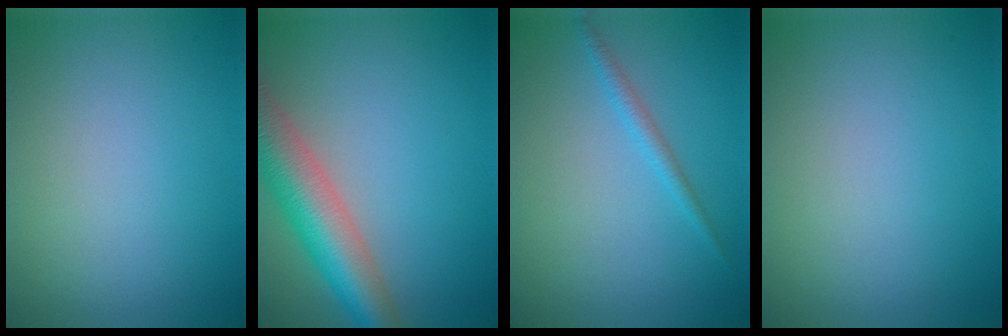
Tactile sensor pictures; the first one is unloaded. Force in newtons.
{"total": 7.6, "press": 7.6, "slide": 0.4}
{"total": 1.3, "press": 1.3, "slide": 0.1}
{"total": 0.0}